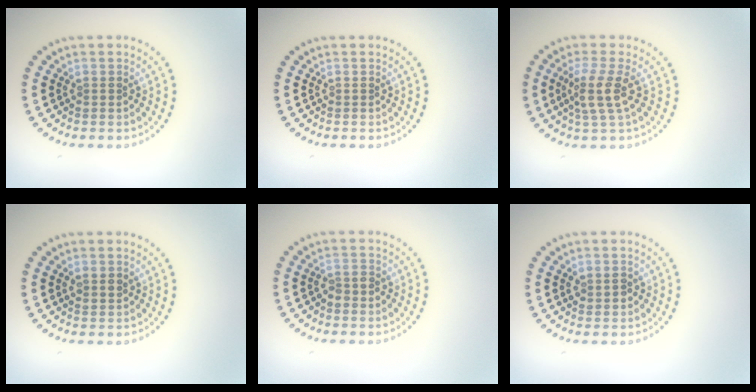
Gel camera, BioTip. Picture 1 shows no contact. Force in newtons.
{"total": 0.0}
{"total": 2.9, "press": 2.3, "slide": 1.8}
{"total": 1.0, "press": 1.0, "slide": 0.4}
{"total": 1.4, "press": 1.3, "slide": 0.6}
{"total": 1.4, "press": 1.3, "slide": 0.4}